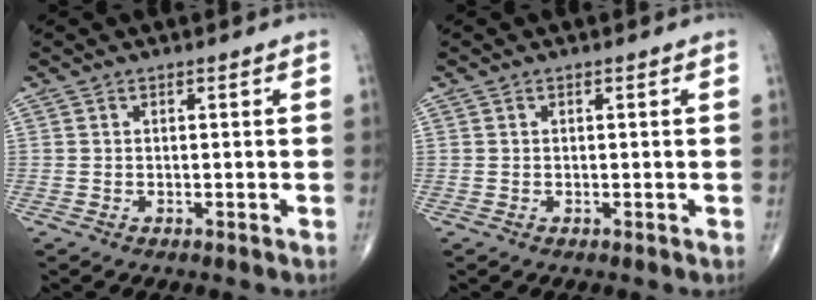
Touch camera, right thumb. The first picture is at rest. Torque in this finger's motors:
{"motor_torque": [0.16, 0.02, 0.19, -0.05, 0.03]}